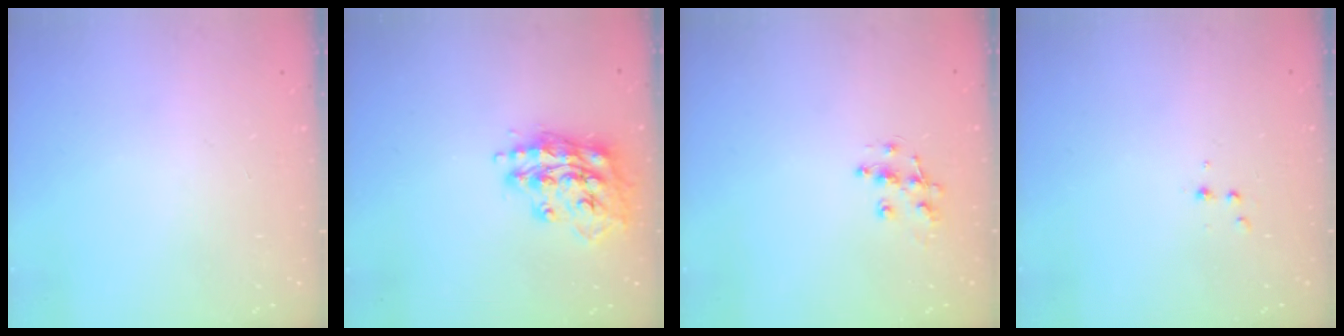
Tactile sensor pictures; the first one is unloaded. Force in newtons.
{"total": 15.5, "press": 15.5, "slide": 1.4}
{"total": 8.5, "press": 8.4, "slide": 0.6}
{"total": 3.2, "press": 3.1, "slide": 1.0}